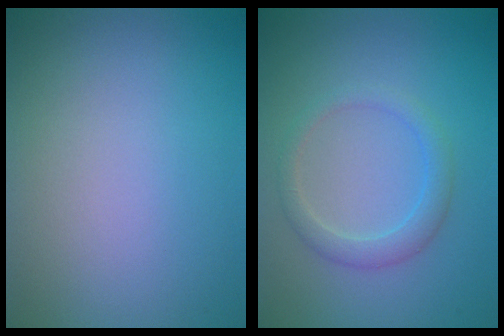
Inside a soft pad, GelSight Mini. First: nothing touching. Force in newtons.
{"total": 2.2, "press": 2.2, "slide": 0.0}